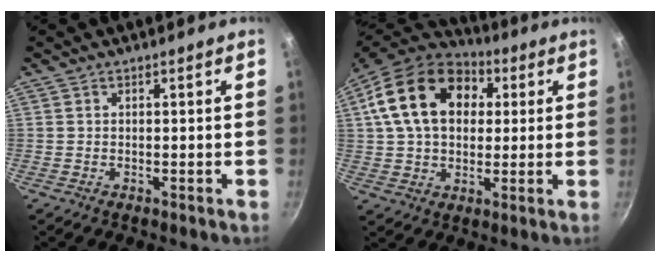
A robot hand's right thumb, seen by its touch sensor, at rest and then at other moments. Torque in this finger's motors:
{"motor_torque": [-0.54, 2.92, 1.36, 0.09, 0.49]}